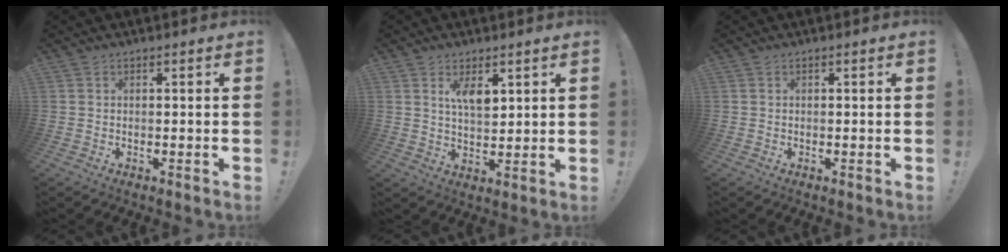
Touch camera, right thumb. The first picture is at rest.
{"total": 6.0, "force": [3.6, 2.7, 4.1], "torque": [-0.058, -0.022, 0.057]}
{"total": 0.0}